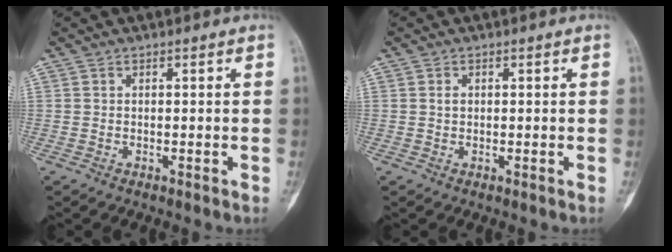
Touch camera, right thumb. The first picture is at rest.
{"total": 1.1, "force": [0.2, 0.8, 0.6], "torque": [-0.004, 0.001, 0.004]}